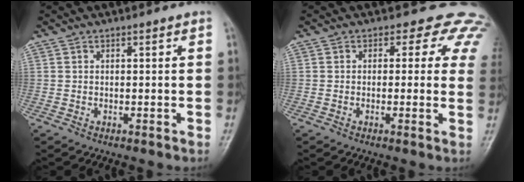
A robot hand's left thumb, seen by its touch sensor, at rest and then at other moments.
{"total": 8.0, "force": [4.9, 5.3, 3.6], "torque": [0.006, -0.008, 0.026]}